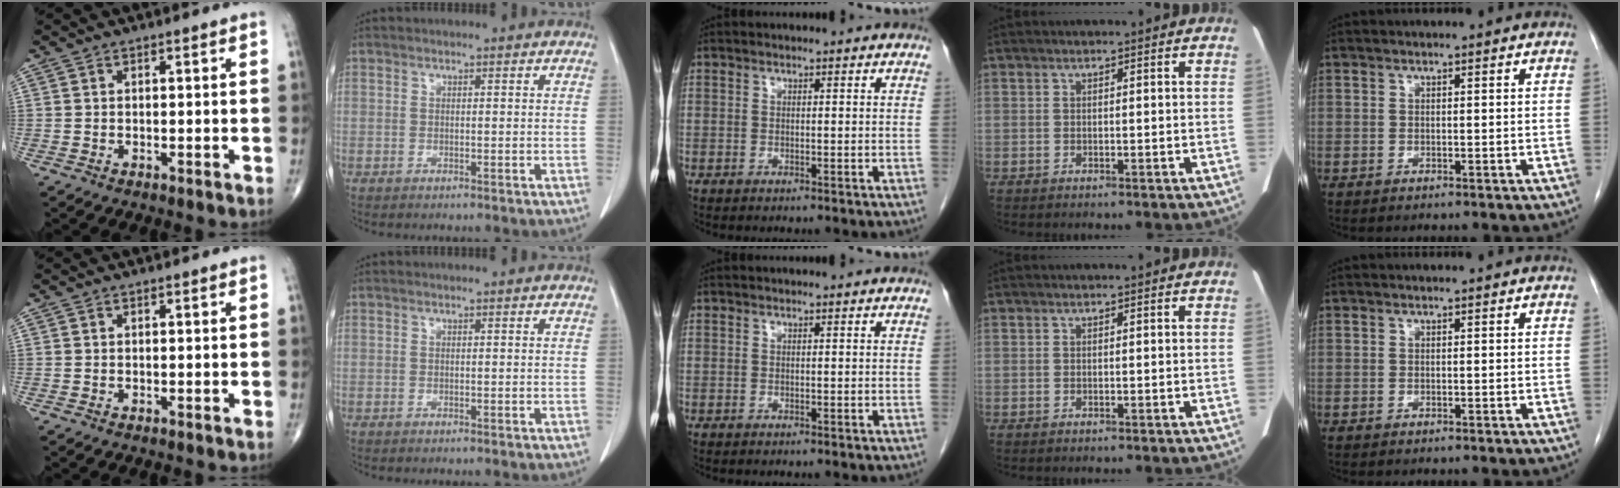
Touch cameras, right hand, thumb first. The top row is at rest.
{}